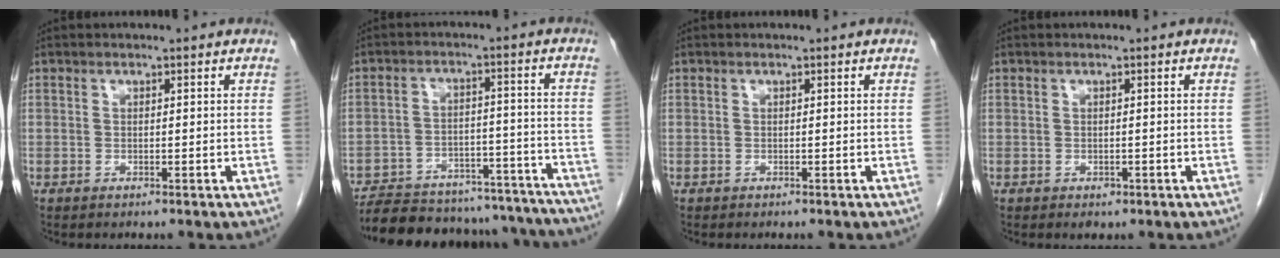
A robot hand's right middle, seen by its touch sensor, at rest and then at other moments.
{"total": 24.8, "force": [-22.7, 6.9, 7.3], "torque": [-0.105, 0.016, -0.294]}
{"total": 0.0}
{"total": 1.0, "force": [-0.5, 0.6, 0.5], "torque": [-0.006, 0.001, -0.003]}